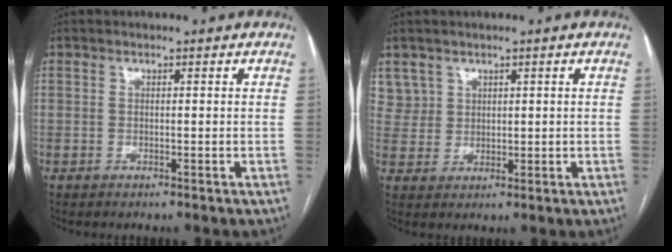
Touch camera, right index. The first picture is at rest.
{"total": 3.8, "force": [2.2, 3.1, -0.4], "torque": [0.021, 0.005, 0.043]}